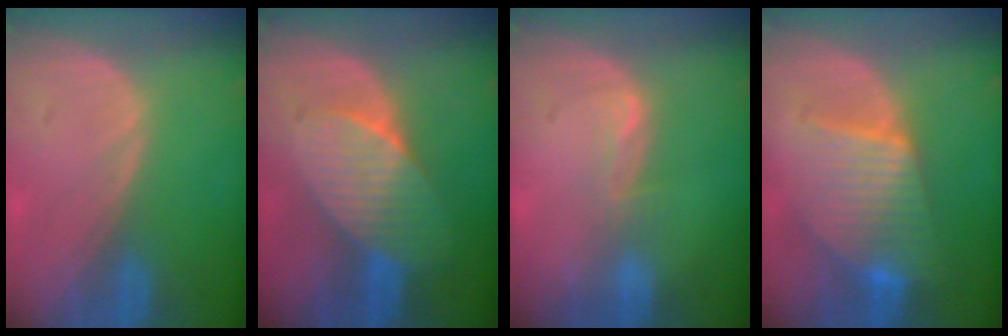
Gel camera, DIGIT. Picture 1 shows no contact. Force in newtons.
{"total": 7.4, "press": 6.9, "slide": 2.5}
{"total": 2.0, "press": 2.0, "slide": 0.3}
{"total": 8.4, "press": 8.4, "slide": 0.5}